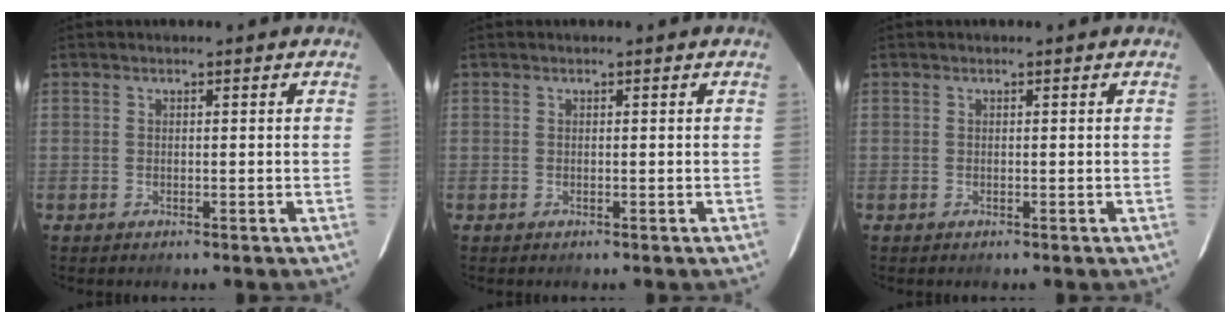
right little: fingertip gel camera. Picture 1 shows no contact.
{"total": 0.0}
{"total": 0.0}